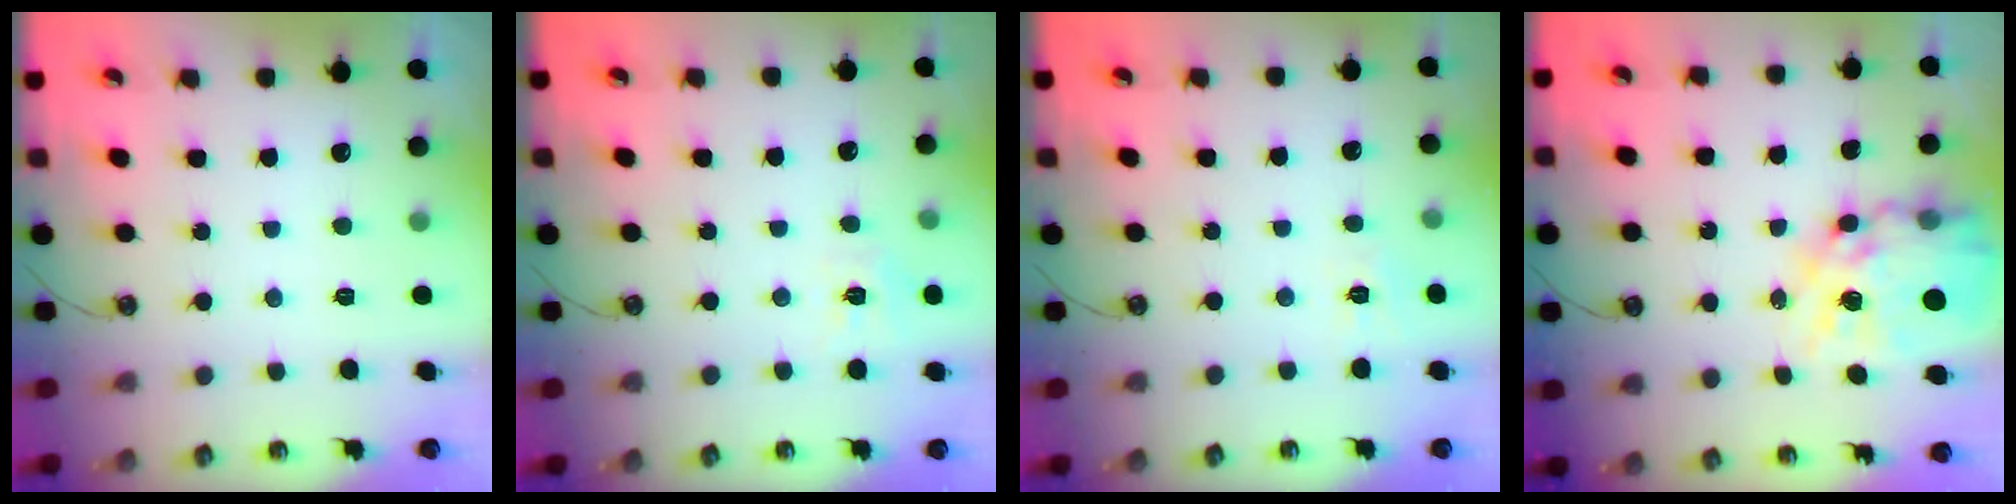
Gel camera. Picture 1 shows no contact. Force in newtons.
{"total": 7.1, "press": 7.1, "slide": 0.7}
{"total": 2.8, "press": 2.8, "slide": 0.5}
{"total": 20.4, "press": 20.3, "slide": 2.1}